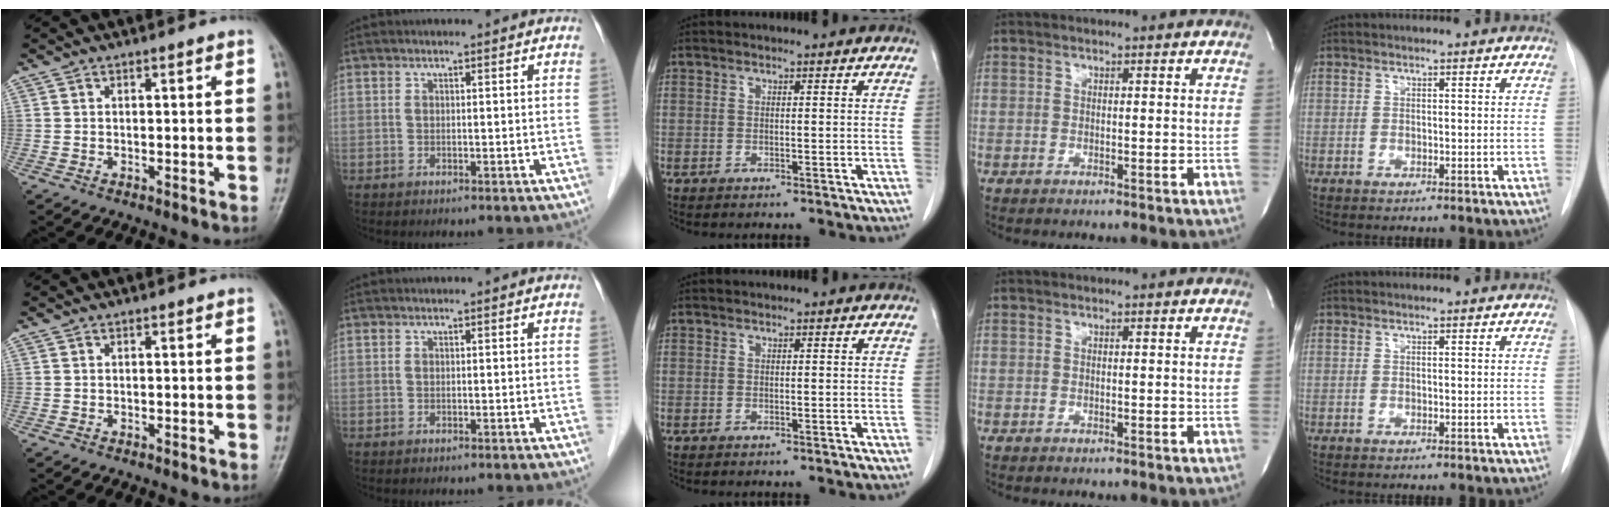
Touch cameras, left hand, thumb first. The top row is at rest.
{}